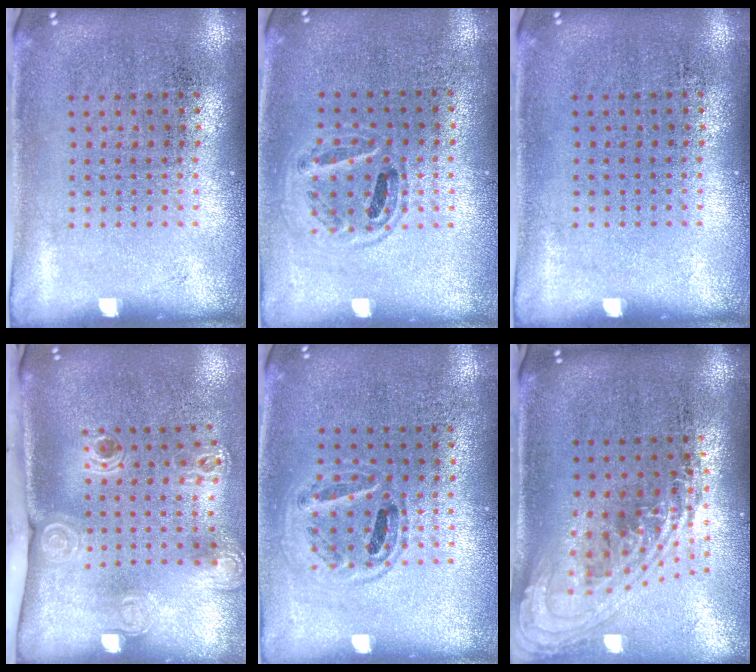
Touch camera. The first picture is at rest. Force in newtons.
{"total": 0.9, "press": 0.9, "slide": 0.4}
{"total": 0.0}
{"total": 2.3, "press": 1.6, "slide": 1.6}
{"total": 0.9, "press": 0.9, "slide": 0.4}
{"total": 2.3, "press": 1.7, "slide": 1.6}